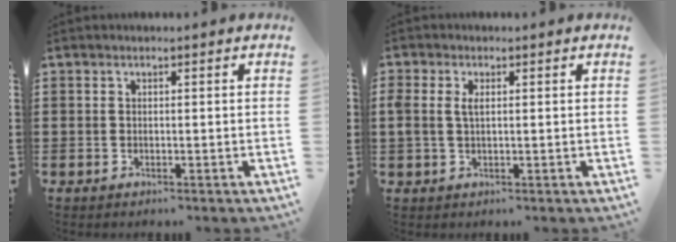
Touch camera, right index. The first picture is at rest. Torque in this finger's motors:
{"motor_torque": [0.21, 0.03, 0.08, 0.09]}